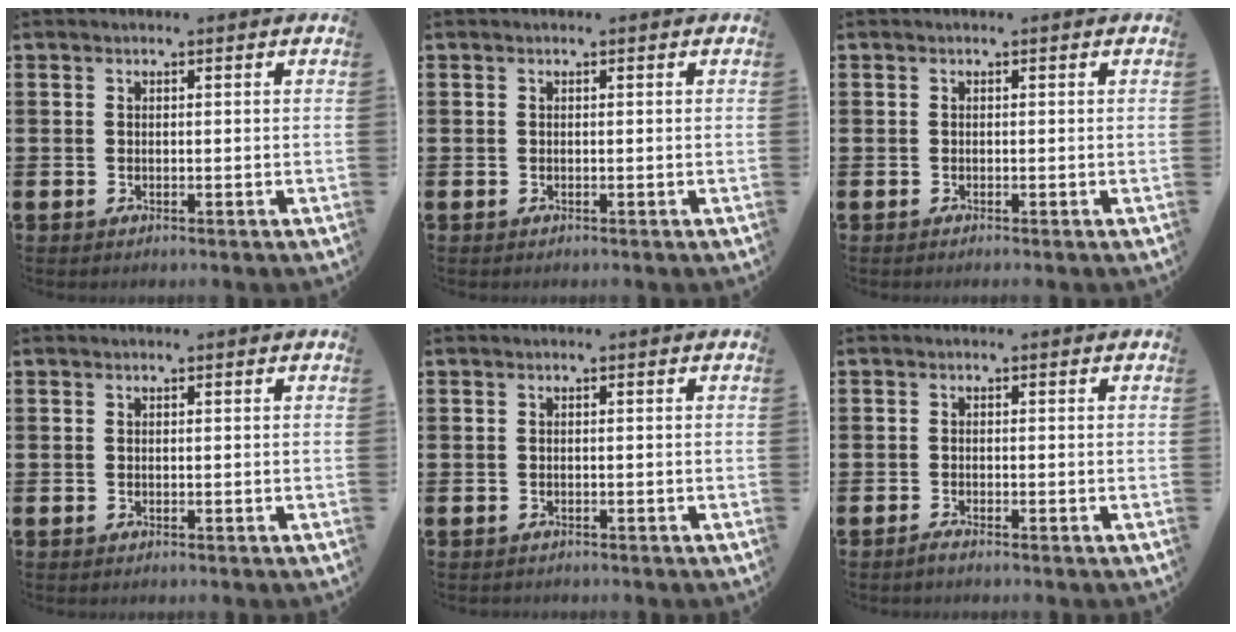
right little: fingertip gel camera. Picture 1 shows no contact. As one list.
[{"total": 0.0}, {"total": 0.0}, {"total": 0.0}, {"total": 0.0}, {"total": 0.9, "force": [-0.6, 0.1, 0.6], "torque": [-0.010, -0.002, -0.012]}]